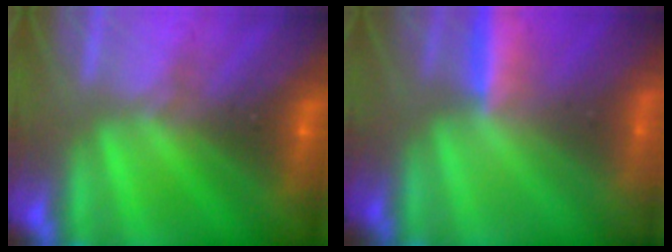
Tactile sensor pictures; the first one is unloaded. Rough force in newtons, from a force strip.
{"total": 2.9}